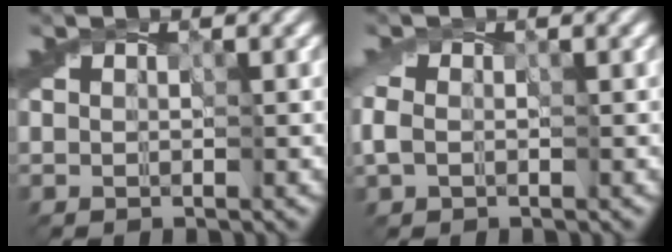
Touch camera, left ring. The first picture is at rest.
{"total": 1.3, "force": [-0.3, 1.0, 0.8], "torque": [-0.020, 0.005, -0.014]}